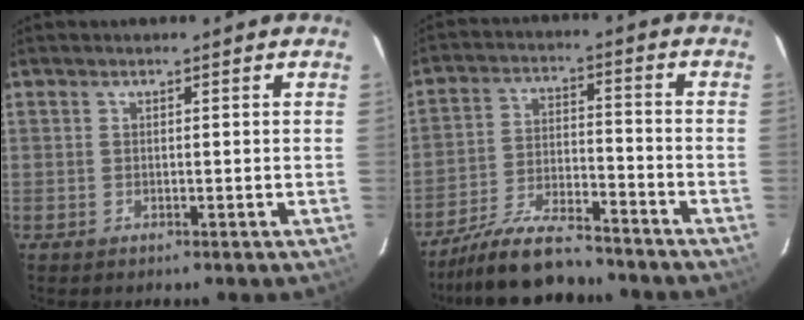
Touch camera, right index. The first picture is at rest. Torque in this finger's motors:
{"motor_torque": [1.09, -1.05, 0.29, 0.08]}